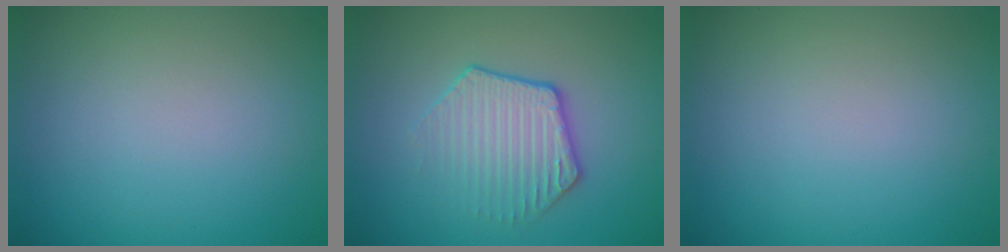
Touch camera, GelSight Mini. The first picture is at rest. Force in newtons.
{"total": 3.5, "press": 3.1, "slide": 1.7}
{"total": 0.0}